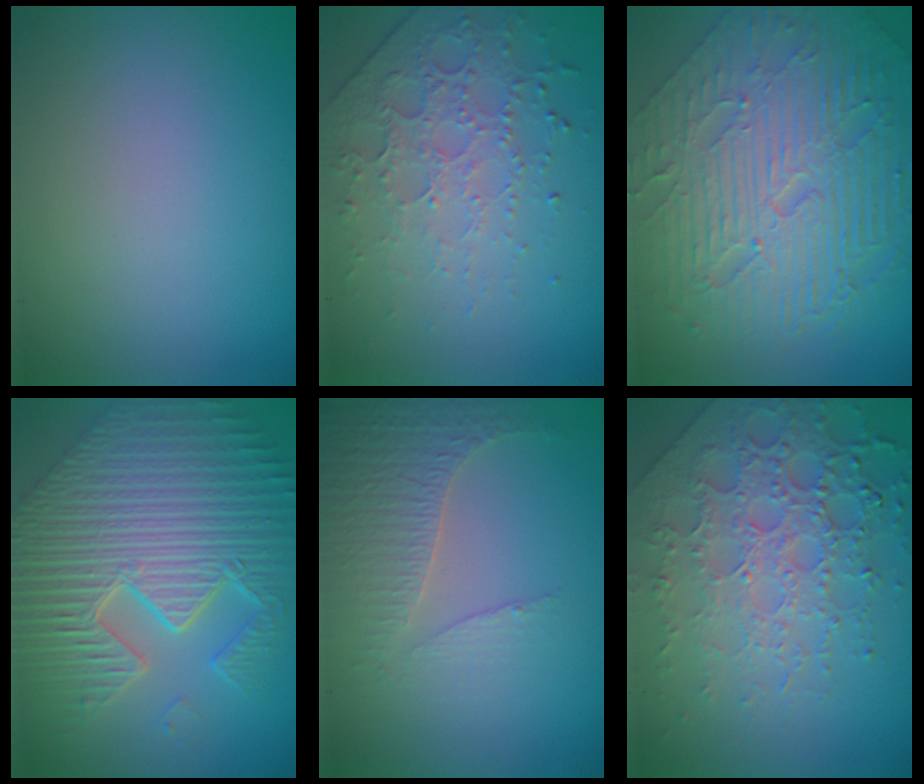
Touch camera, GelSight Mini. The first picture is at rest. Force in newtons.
{"total": 4.7, "press": 3.2, "slide": 3.5}
{"total": 10.8, "press": 7.2, "slide": 8.1}
{"total": 11.6, "press": 7.4, "slide": 8.9}
{"total": 3.3, "press": 3.0, "slide": 1.6}
{"total": 8.0, "press": 5.5, "slide": 5.7}